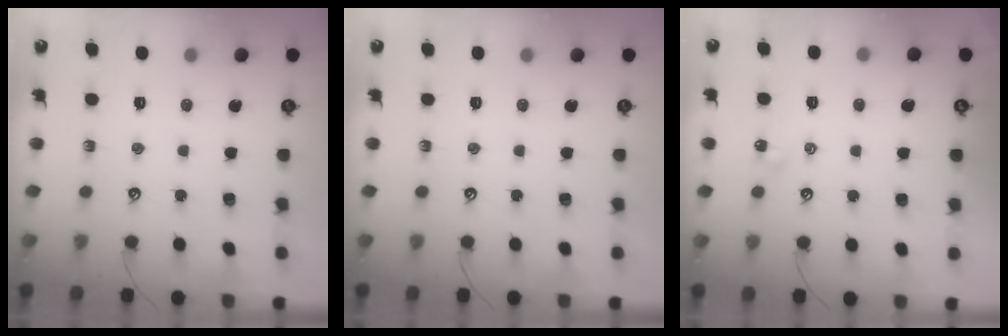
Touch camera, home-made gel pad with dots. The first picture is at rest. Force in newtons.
{"total": 0.0}
{"total": 4.4, "press": 4.3, "slide": 0.7}